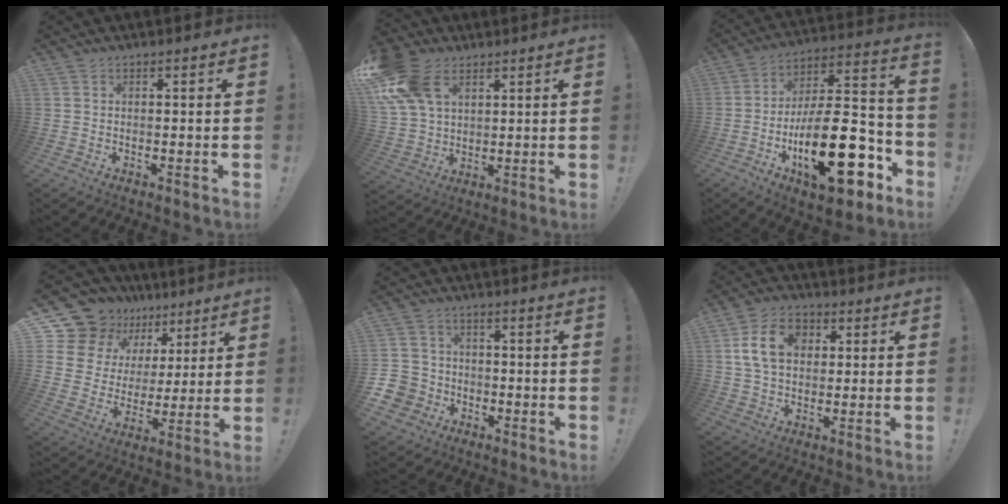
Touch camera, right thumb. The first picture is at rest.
{"total": 16.3, "force": [7.4, 10.9, 9.7], "torque": [-0.197, -0.021, 0.145]}
{"total": 26.9, "force": [-9.6, 10.6, 22.8], "torque": [-0.391, 0.053, -0.150]}
{"total": 15.0, "force": [10.7, 9.8, 4.0], "torque": [-0.075, -0.075, 0.215]}
{"total": 7.4, "force": [-3.1, 6.4, 1.8], "torque": [-0.045, 0.031, -0.053]}
{"total": 12.1, "force": [2.9, 8.8, 7.8], "torque": [-0.137, 0.005, 0.056]}